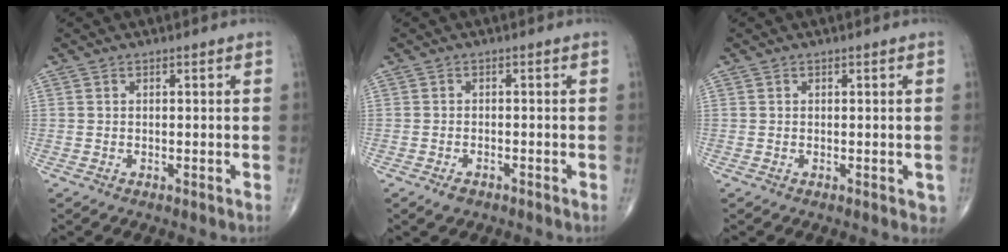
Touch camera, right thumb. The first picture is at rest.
{"total": 1.9, "force": [-1.3, 1.0, 1.0], "torque": [-0.018, 0.003, -0.019]}
{"total": 1.3, "force": [-0.1, 0.9, 0.9], "torque": [-0.001, 0.000, -0.001]}